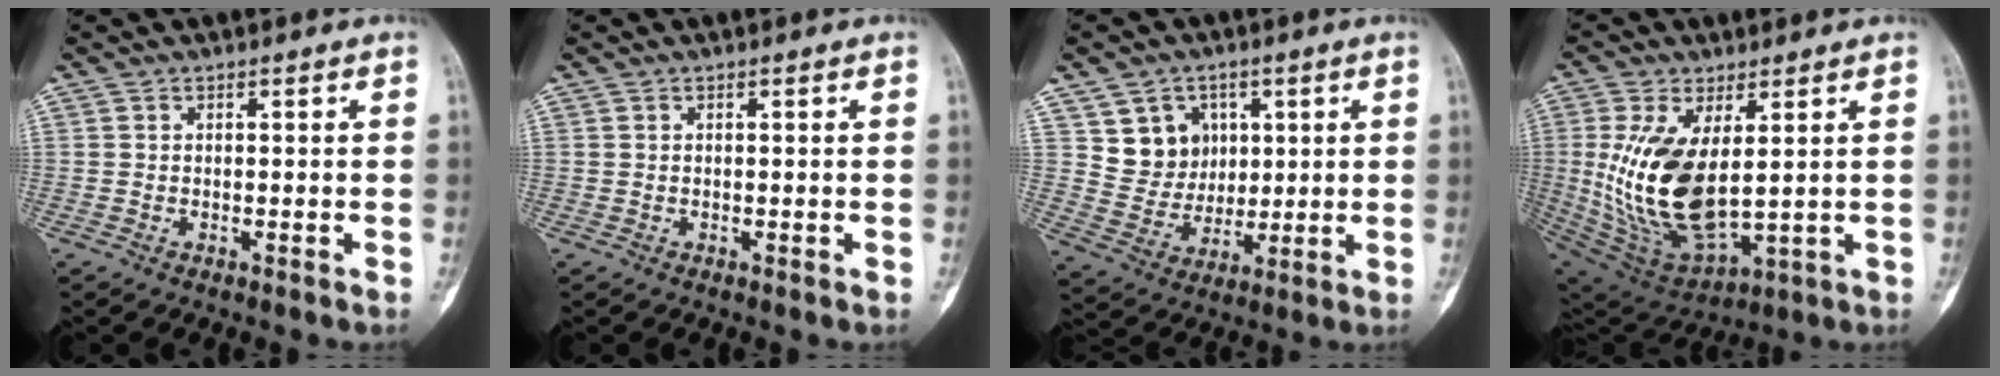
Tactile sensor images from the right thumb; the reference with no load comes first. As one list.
[{"total": 0.0}, {"total": 9.4, "force": [3.6, 8.2, 2.7], "torque": [-0.006, -0.017, 0.072]}, {"total": 17.6, "force": [1.9, 8.5, 15.3], "torque": [-0.305, -0.022, 0.062]}]